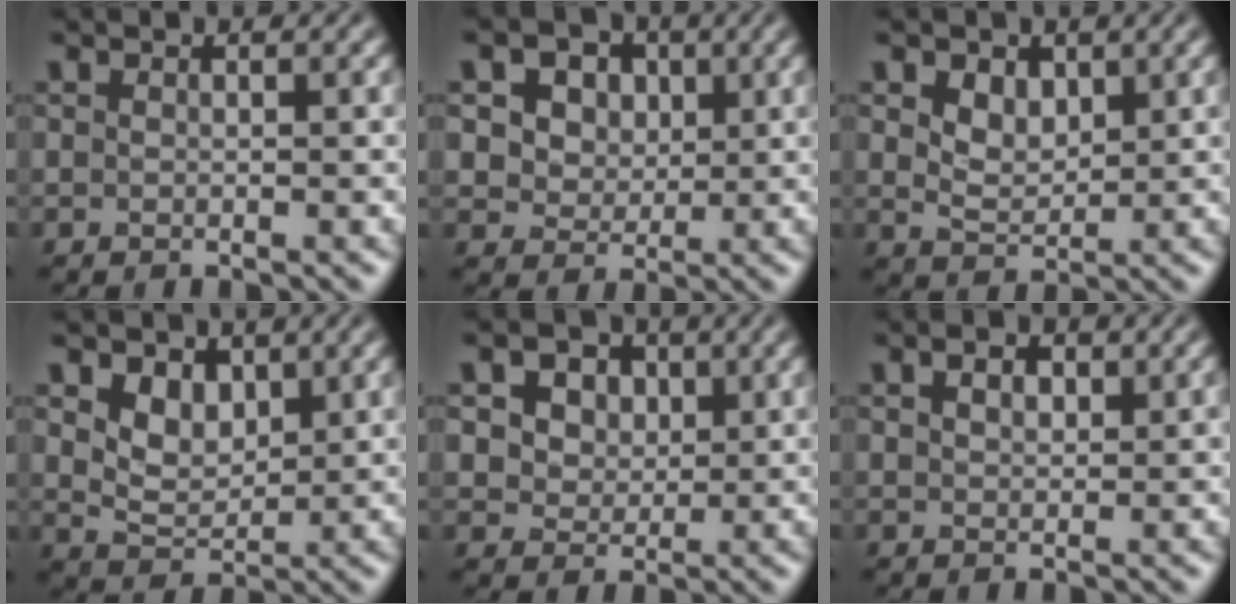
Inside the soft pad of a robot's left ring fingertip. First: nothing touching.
{"total": 8.4, "force": [3.7, 6.2, 4.3], "torque": [-0.078, 0.020, 0.042]}
{"total": 2.9, "force": [1.3, 1.9, 1.7], "torque": [-0.035, 0.000, 0.018]}
{"total": 3.5, "force": [1.6, 2.5, 2.0], "torque": [-0.044, -0.009, 0.021]}
{"total": 7.5, "force": [3.4, 5.5, 3.8], "torque": [-0.075, 0.017, 0.043]}
{"total": 2.2, "force": [1.0, 1.4, 1.4], "torque": [-0.018, 0.001, 0.017]}